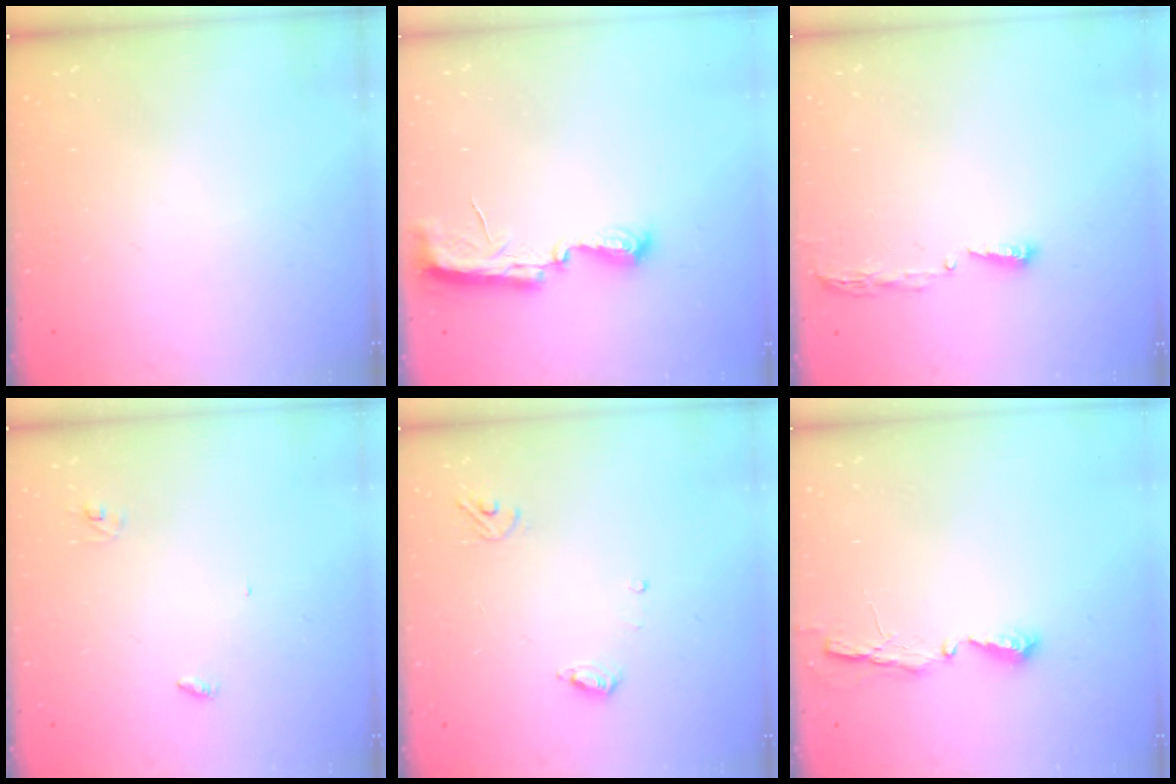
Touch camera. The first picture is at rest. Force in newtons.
{"total": 7.4, "press": 7.3, "slide": 0.6}
{"total": 3.4, "press": 3.4, "slide": 0.4}
{"total": 2.8, "press": 2.8, "slide": 0.2}
{"total": 3.6, "press": 3.6, "slide": 0.3}
{"total": 4.5, "press": 4.5, "slide": 0.4}